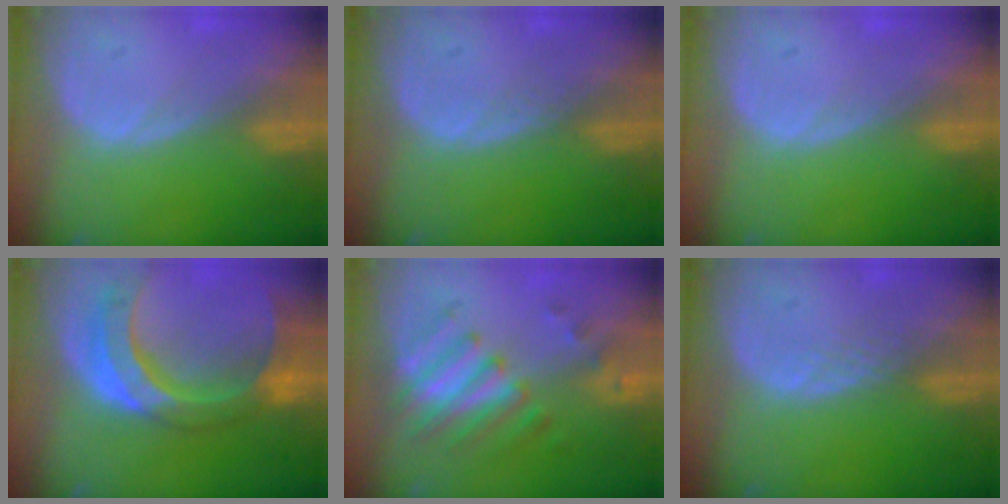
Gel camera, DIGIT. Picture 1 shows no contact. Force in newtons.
{"total": 0.6, "press": 0.6, "slide": 0.0}
{"total": 0.0}
{"total": 11.6, "press": 9.8, "slide": 6.2}
{"total": 7.9, "press": 6.9, "slide": 3.9}
{"total": 1.3, "press": 1.2, "slide": 0.1}